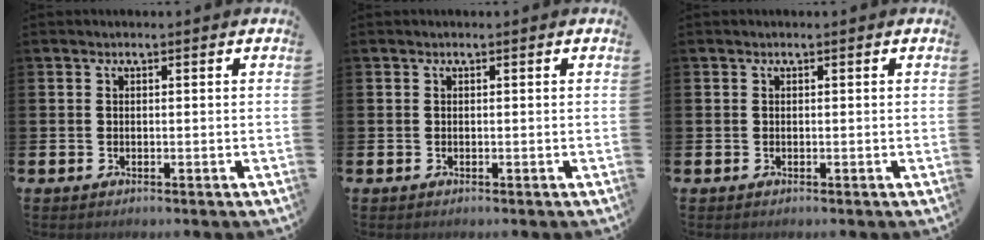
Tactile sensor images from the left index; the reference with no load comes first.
{"total": 0.0}
{"total": 0.0}